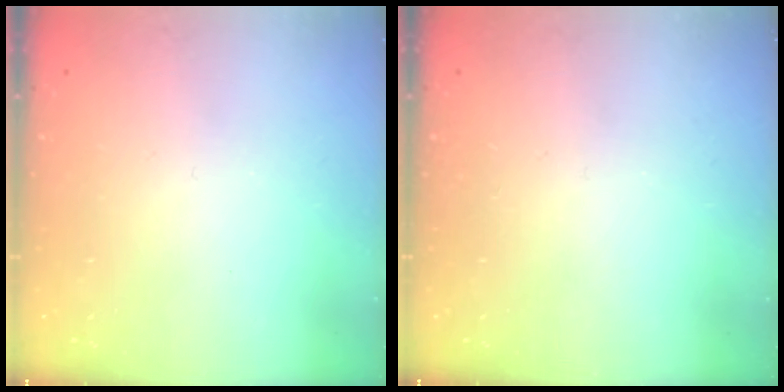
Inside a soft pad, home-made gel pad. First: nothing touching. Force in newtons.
{"total": 0.0}